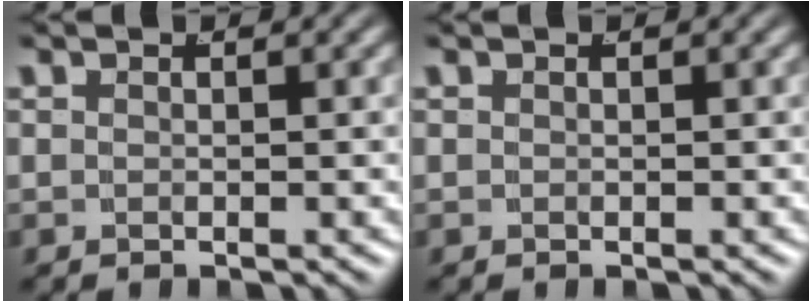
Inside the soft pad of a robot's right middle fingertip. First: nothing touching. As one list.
[{"total": 0.0}]